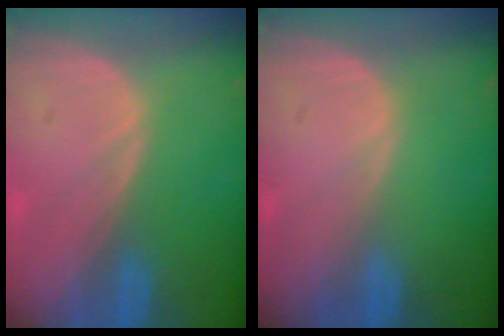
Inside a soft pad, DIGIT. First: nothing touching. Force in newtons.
{"total": 0.0}